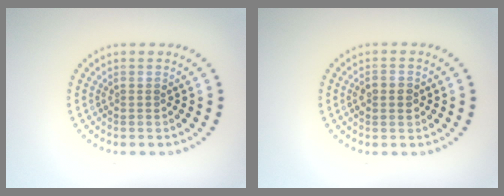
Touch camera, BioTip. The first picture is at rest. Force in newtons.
{"total": 2.3, "press": 2.3, "slide": 0.2}